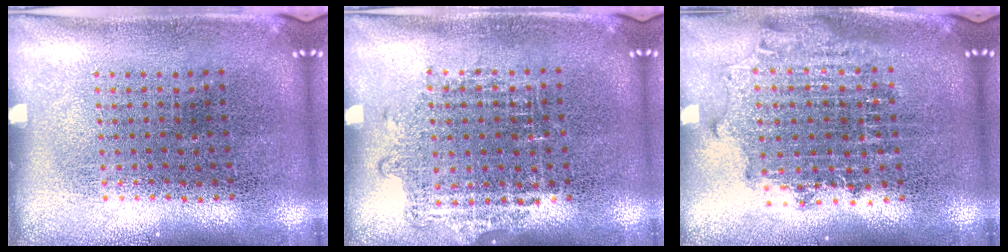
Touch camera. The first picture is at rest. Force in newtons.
{"total": 1.0, "press": 0.9, "slide": 0.4}
{"total": 1.7, "press": 1.4, "slide": 1.0}